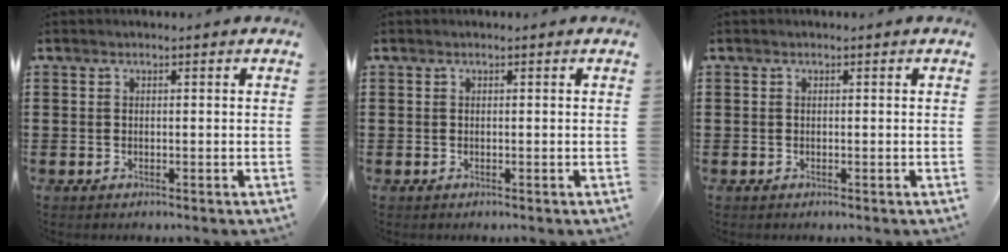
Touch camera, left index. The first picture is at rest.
{"total": 0.0}
{"total": 0.0}